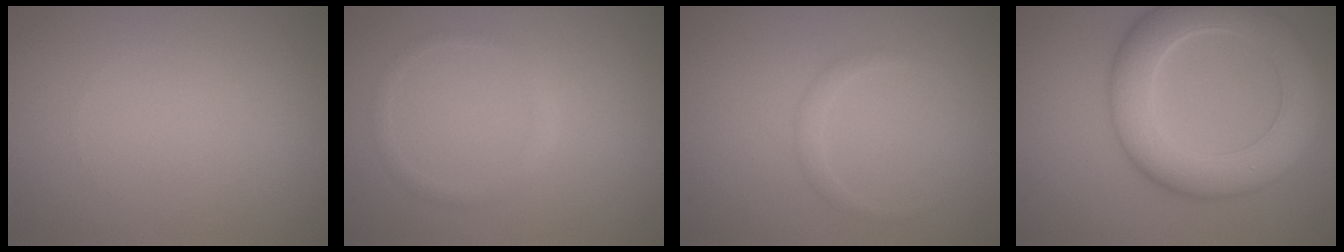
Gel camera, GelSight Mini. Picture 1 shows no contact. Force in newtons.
{"total": 1.3, "press": 1.3, "slide": 0.2}
{"total": 0.9, "press": 0.9, "slide": 0.1}
{"total": 8.2, "press": 8.2, "slide": 0.4}